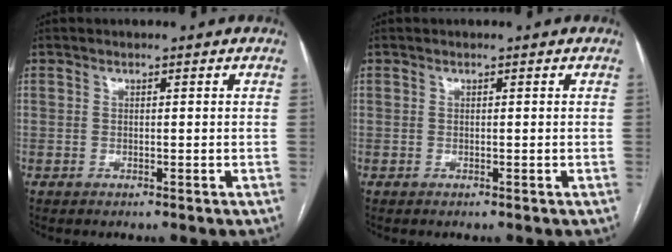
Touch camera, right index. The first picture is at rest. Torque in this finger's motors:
{"motor_torque": [0.00, 0.00, 0.00, 0.00]}